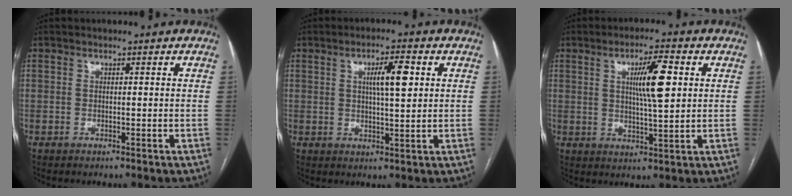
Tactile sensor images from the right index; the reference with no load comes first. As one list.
[{"total": 5.7, "force": [1.7, 0.9, 5.4], "torque": [-0.092, 0.007, 0.029]}, {"total": 8.0, "force": [2.1, 0.9, 7.7], "torque": [-0.131, 0.004, 0.036]}]